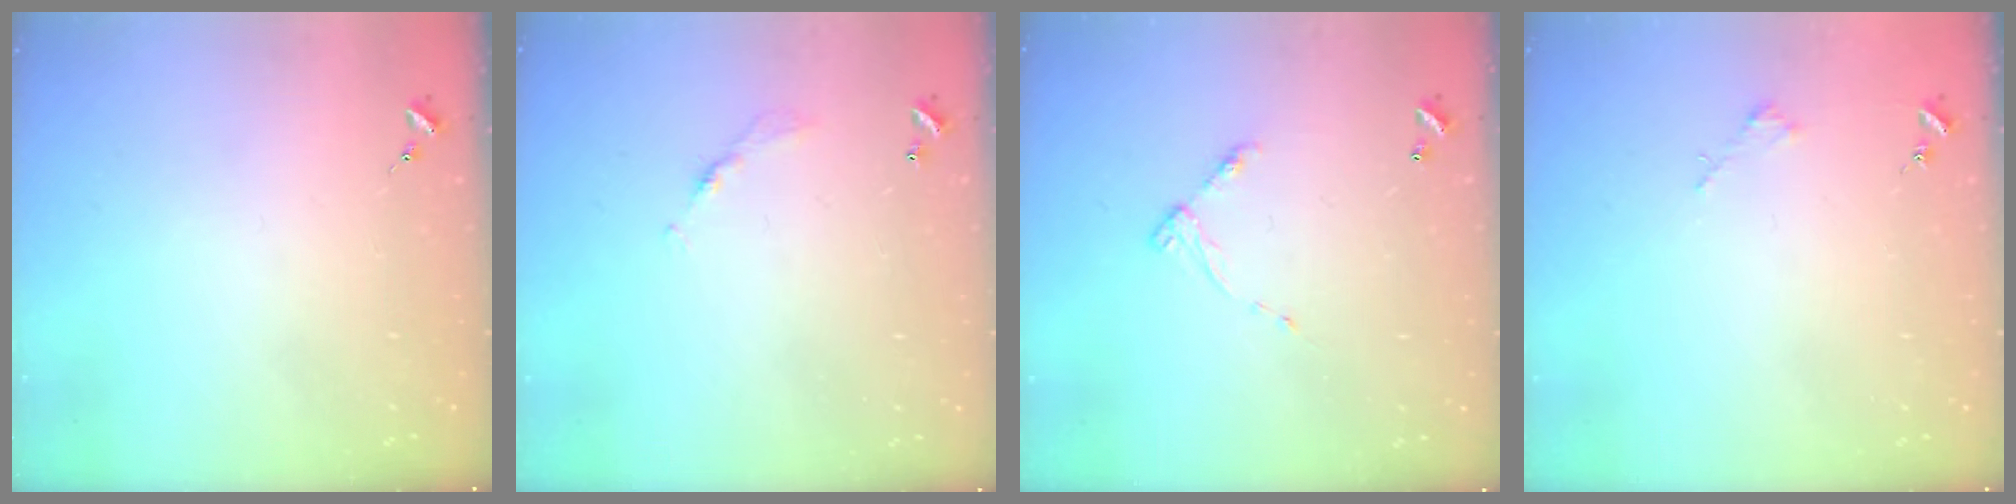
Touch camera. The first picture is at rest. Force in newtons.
{"total": 4.4, "press": 4.3, "slide": 0.2}
{"total": 5.9, "press": 5.9, "slide": 0.4}
{"total": 1.8, "press": 1.8, "slide": 0.2}